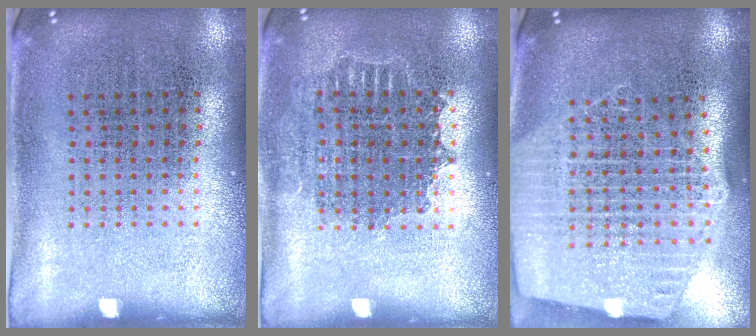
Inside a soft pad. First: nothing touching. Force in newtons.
{"total": 1.2, "press": 1.1, "slide": 0.5}
{"total": 2.6, "press": 2.2, "slide": 1.4}